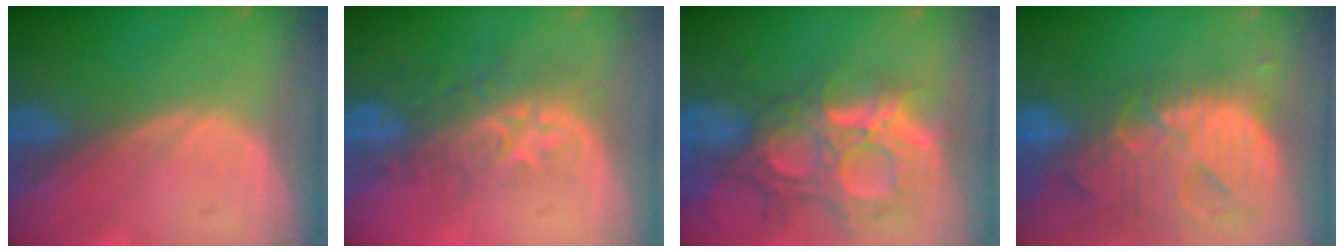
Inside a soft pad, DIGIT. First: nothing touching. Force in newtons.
{"total": 8.7, "press": 7.2, "slide": 5.0}
{"total": 12.8, "press": 11.0, "slide": 6.5}
{"total": 13.8, "press": 11.7, "slide": 7.3}